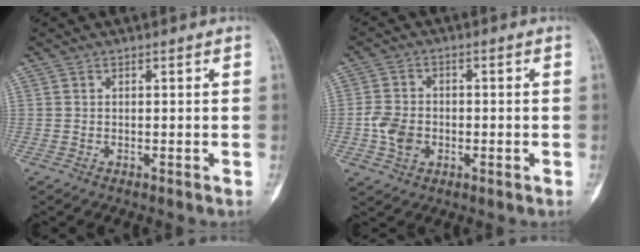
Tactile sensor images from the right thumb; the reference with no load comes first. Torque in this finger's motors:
{"motor_torque": [0.69, 0.58, 0.59, -0.02, 0.18]}